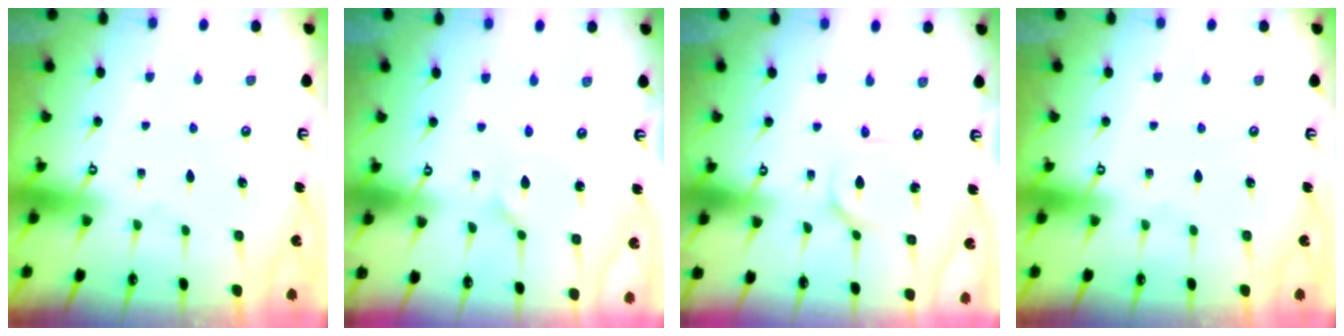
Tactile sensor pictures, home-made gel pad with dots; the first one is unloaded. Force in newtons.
{"total": 3.1, "press": 3.1, "slide": 0.1}
{"total": 2.4, "press": 2.3, "slide": 0.2}
{"total": 0.0}